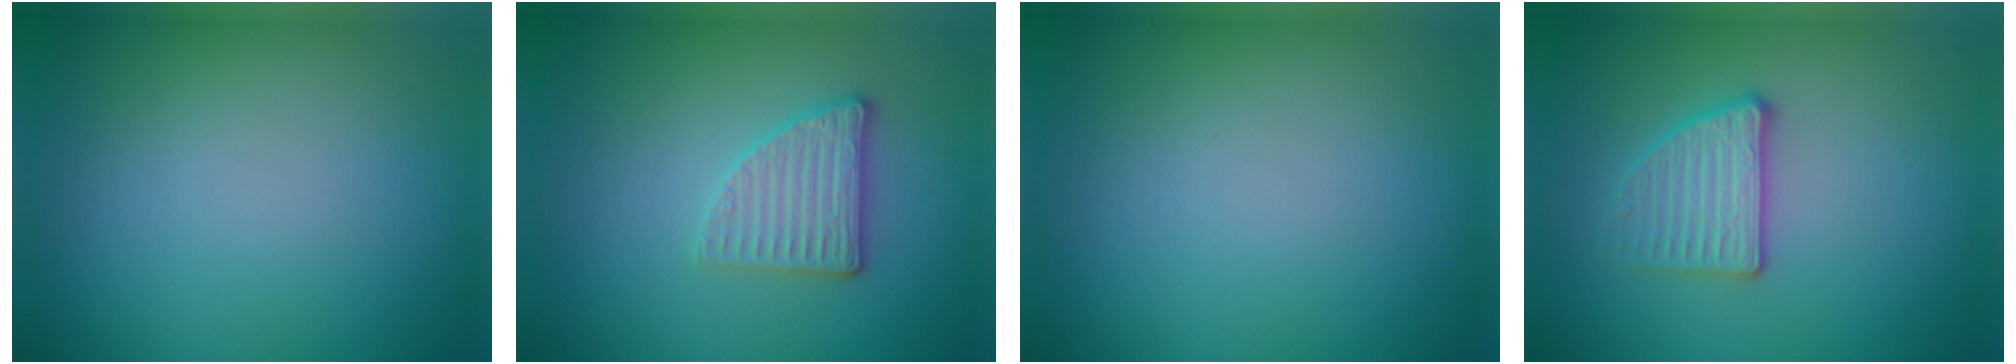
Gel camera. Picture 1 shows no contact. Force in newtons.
{"total": 2.8, "press": 2.7, "slide": 0.8}
{"total": 0.0}
{"total": 2.7, "press": 2.5, "slide": 1.2}